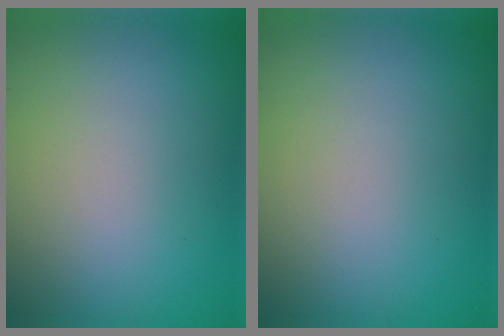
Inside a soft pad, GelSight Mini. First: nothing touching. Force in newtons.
{"total": 0.0}